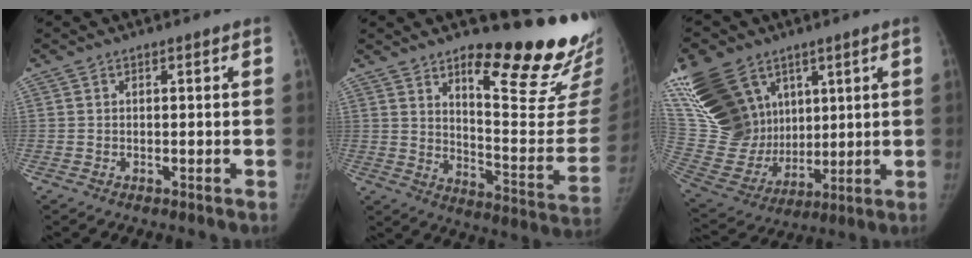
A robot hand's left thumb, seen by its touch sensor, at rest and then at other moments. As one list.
[{"total": 23.8, "force": [17.2, 5.9, 15.5], "torque": [-0.169, -0.144, 0.239]}, {"total": 25.4, "force": [13.1, 17.5, 13.0], "torque": [-0.276, -0.005, 0.270]}]